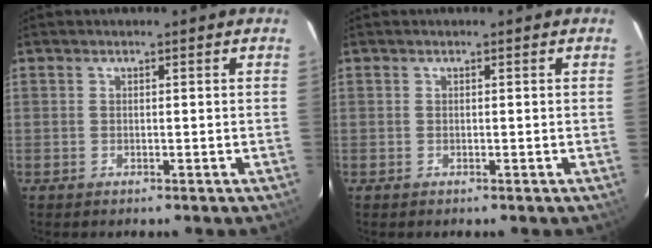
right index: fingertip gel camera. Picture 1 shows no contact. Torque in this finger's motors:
{"motor_torque": [0.00, 0.00, 0.01, 0.00]}